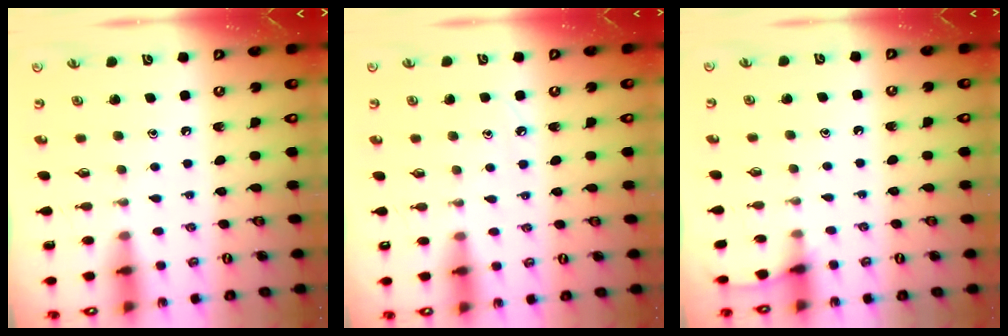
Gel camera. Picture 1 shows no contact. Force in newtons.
{"total": 3.5, "press": 3.5, "slide": 0.5}
{"total": 2.4, "press": 2.4, "slide": 0.4}